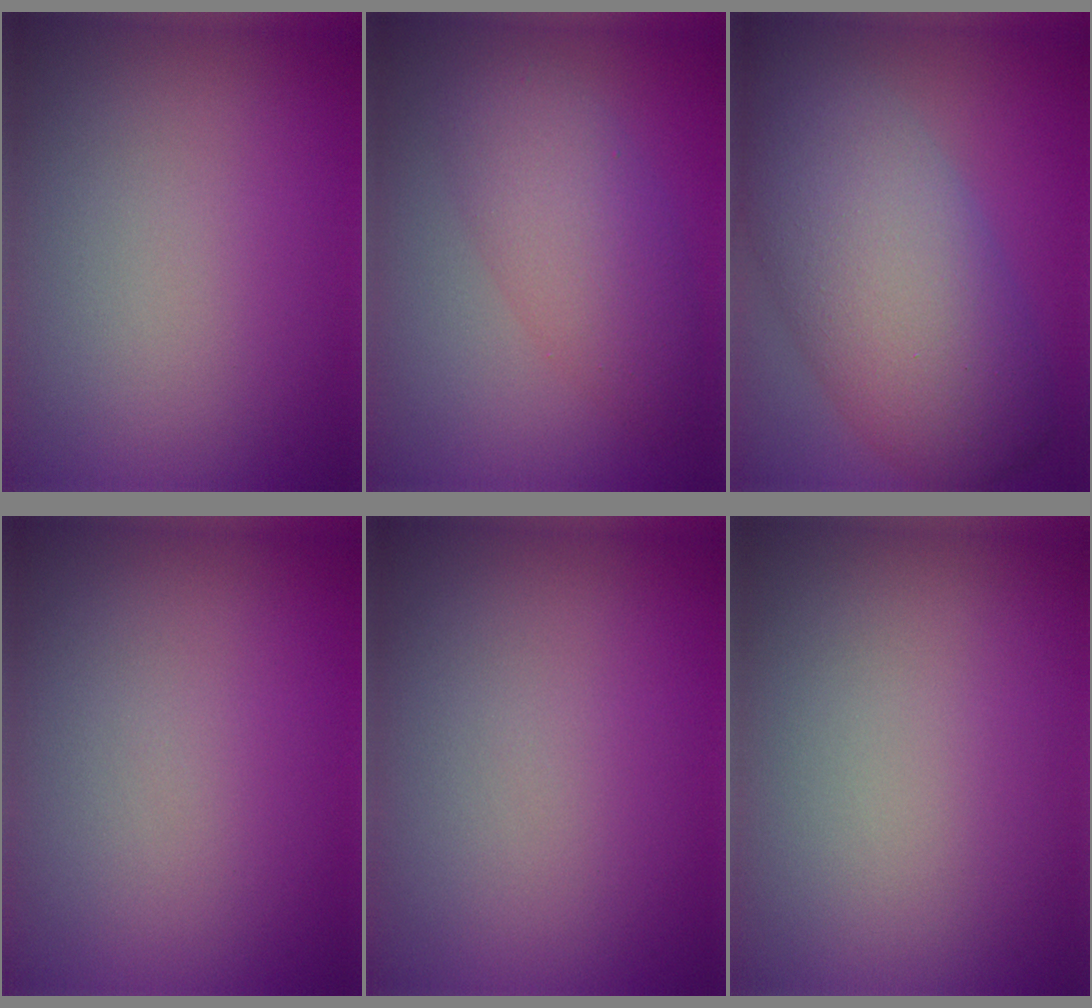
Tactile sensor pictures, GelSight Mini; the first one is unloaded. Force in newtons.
{"total": 4.7, "press": 4.7, "slide": 0.2}
{"total": 10.5, "press": 10.4, "slide": 0.7}
{"total": 0.0}
{"total": 0.0}
{"total": 0.0}